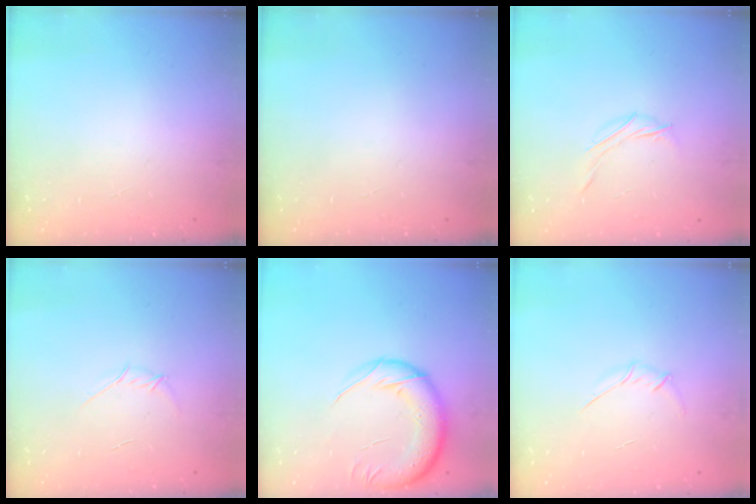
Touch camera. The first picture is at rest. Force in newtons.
{"total": 0.0}
{"total": 4.0, "press": 3.9, "slide": 1.0}
{"total": 3.0, "press": 2.9, "slide": 0.6}
{"total": 16.9, "press": 16.4, "slide": 3.8}
{"total": 3.8, "press": 3.6, "slide": 1.1}